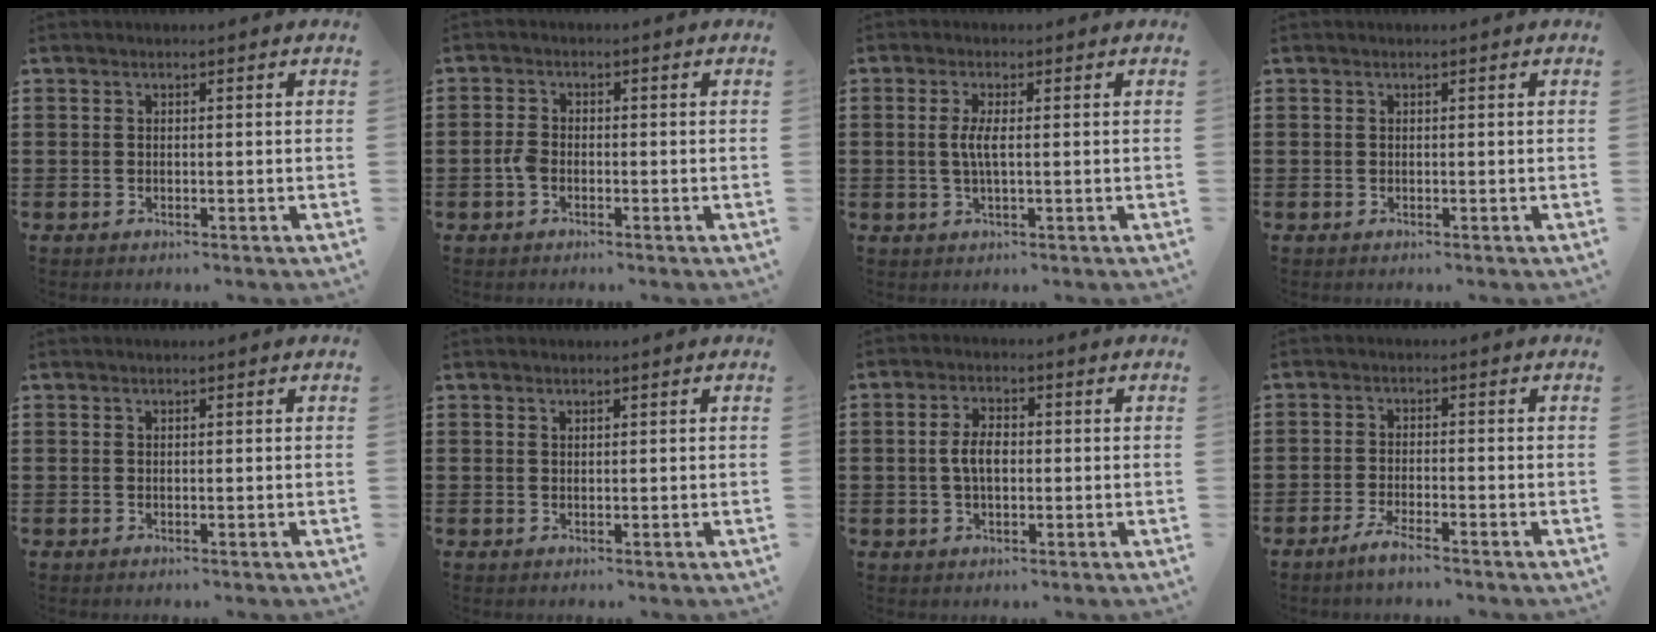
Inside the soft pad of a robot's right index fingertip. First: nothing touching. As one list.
[{"total": 2.1, "force": [-0.7, 1.2, 1.5], "torque": [-0.043, -0.003, -0.018]}, {"total": 3.2, "force": [0.0, 0.6, 3.2], "torque": [-0.067, -0.005, -0.004]}, {"total": 0.0}, {"total": 0.0}, {"total": 0.6, "force": [0.5, 0.4, 0.2], "torque": [-0.004, 0.002, 0.010]}, {"total": 4.4, "force": [-0.1, 2.4, 3.7], "torque": [-0.087, 0.003, -0.008]}, {"total": 2.8, "force": [-2.3, 0.1, 1.7], "torque": [-0.036, 0.001, -0.044]}]